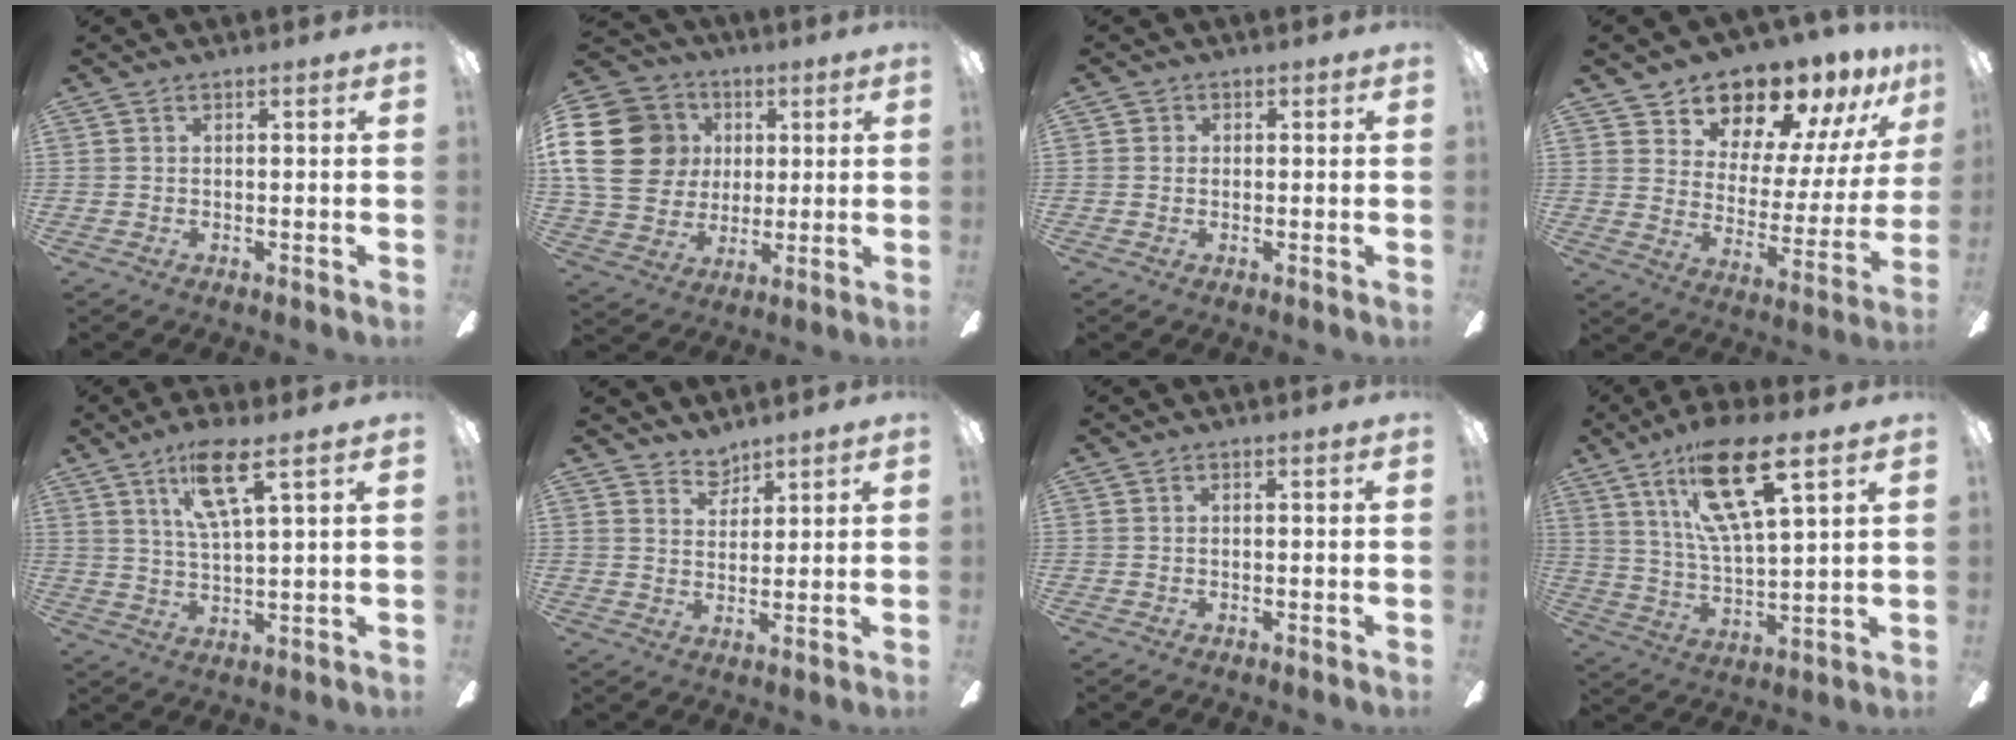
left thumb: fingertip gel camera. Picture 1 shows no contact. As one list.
[{"total": 21.5, "force": [4.0, 17.8, 11.3], "torque": [-0.224, 0.006, 0.077]}, {"total": 1.3, "force": [0.2, 1.3, 0.1], "torque": [0.005, 0.002, -0.001]}, {"total": 15.2, "force": [13.5, 6.1, 3.4], "torque": [-0.060, -0.120, 0.237]}, {"total": 10.6, "force": [6.3, 2.2, 8.2], "torque": [-0.158, -0.008, 0.106]}, {"total": 4.3, "force": [4.0, 1.6, -0.1], "torque": [0.006, -0.027, 0.074]}, {"total": 0.0}, {"total": 19.1, "force": [11.0, 5.7, 14.5], "torque": [-0.261, -0.040, 0.176]}]